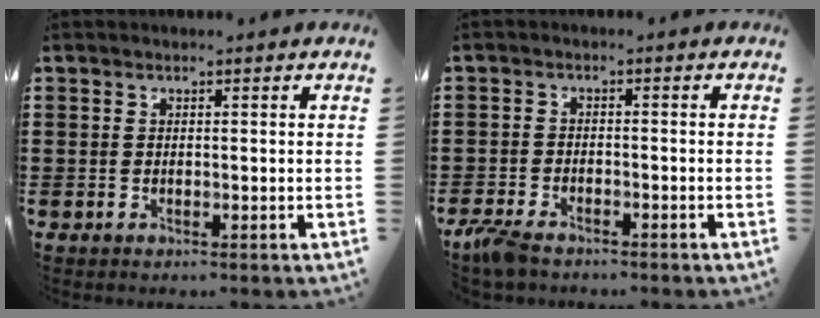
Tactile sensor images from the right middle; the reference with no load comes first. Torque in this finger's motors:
{"motor_torque": [0.89, 0.42, 0.35, 0.11]}